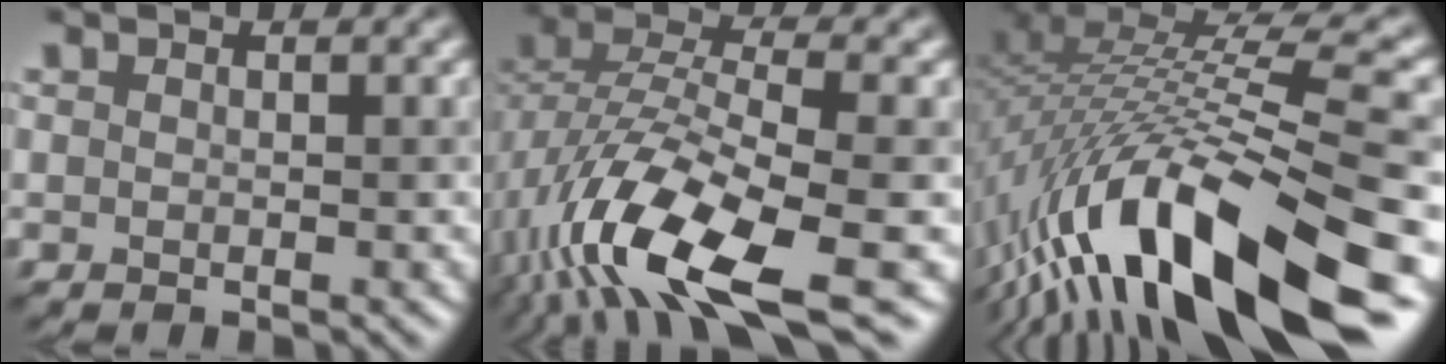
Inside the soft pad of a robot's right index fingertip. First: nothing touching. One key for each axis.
{"total": 12.1, "fx": -5.5, "fy": 4.3, "fz": 9.9, "tx": -0.199, "ty": -0.005, "tz": -0.107}
{"total": 15.8, "fx": -6.3, "fy": 4.5, "fz": 13.8, "tx": -0.241, "ty": 0.022, "tz": -0.114}